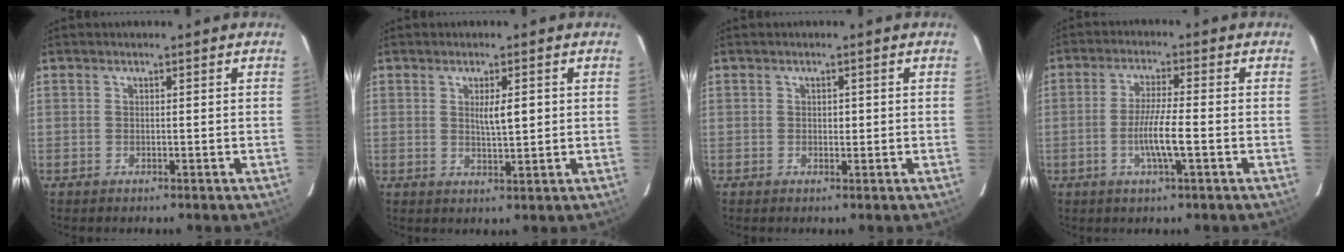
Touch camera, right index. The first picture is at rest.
{"total": 3.5, "force": [0.8, 0.6, 3.3], "torque": [-0.055, -0.003, 0.014]}
{"total": 0.9, "force": [0.1, 0.6, 0.7], "torque": [-0.008, 0.001, 0.002]}
{"total": 6.0, "force": [-1.5, 0.0, 5.8], "torque": [-0.109, -0.006, -0.028]}